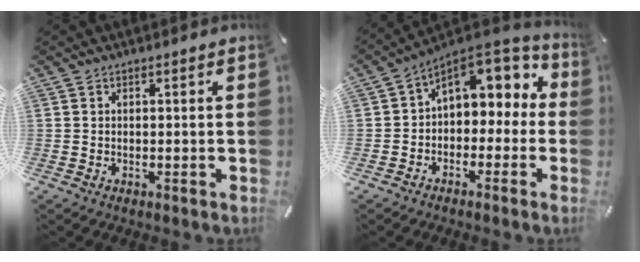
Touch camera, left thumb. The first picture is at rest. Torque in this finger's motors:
{"motor_torque": [1.40, 1.49, 0.32, 0.00, 0.16]}